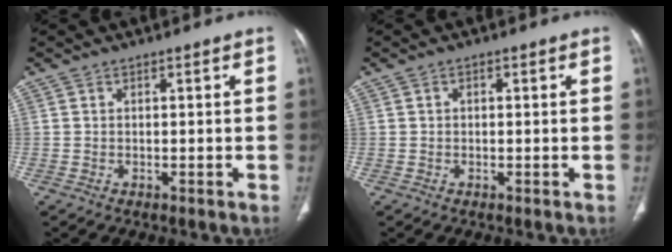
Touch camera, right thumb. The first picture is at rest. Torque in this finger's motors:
{"motor_torque": [0.11, -0.20, -0.56, 0.21, 0.03]}